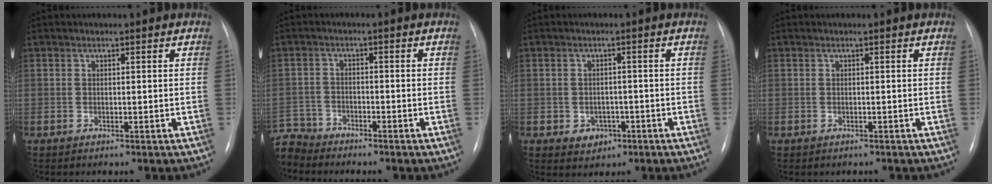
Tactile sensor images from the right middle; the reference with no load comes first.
{"total": 5.5, "force": [-5.3, 1.3, -0.5], "torque": [0.013, 0.001, -0.109]}
{"total": 3.3, "force": [-1.3, 2.7, 1.3], "torque": [-0.011, 0.007, -0.007]}
{"total": 0.6, "force": [-0.4, 0.4, 0.0], "torque": [-0.006, 0.002, -0.006]}